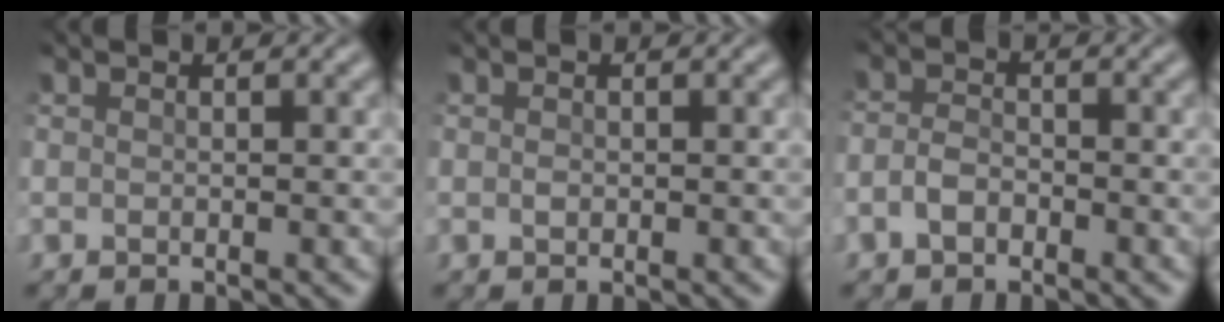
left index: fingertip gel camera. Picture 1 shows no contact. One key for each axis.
{"total": 0.5, "fx": 0.0, "fy": 0.3, "fz": 0.4, "tx": -0.006, "ty": 0.001, "tz": -0.001}
{"total": 1.9, "fx": -1.1, "fy": 0.9, "fz": 1.1, "tx": -0.027, "ty": 0.007, "tz": -0.028}